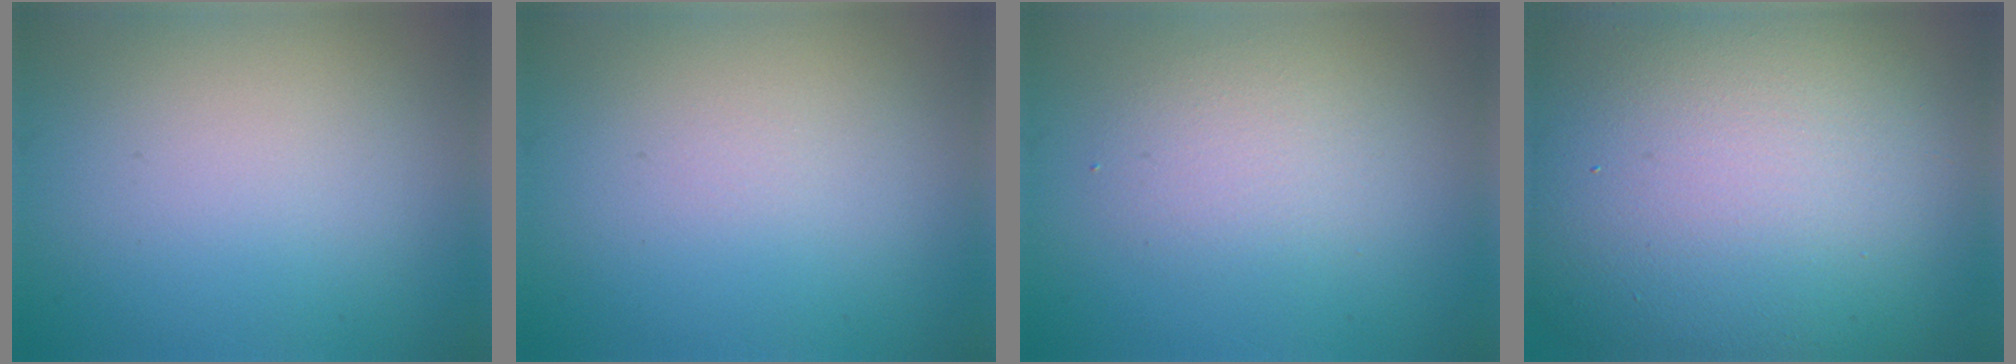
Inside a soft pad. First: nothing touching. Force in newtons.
{"total": 0.0}
{"total": 2.4, "press": 2.4, "slide": 0.1}
{"total": 20.5, "press": 20.5, "slide": 0.9}